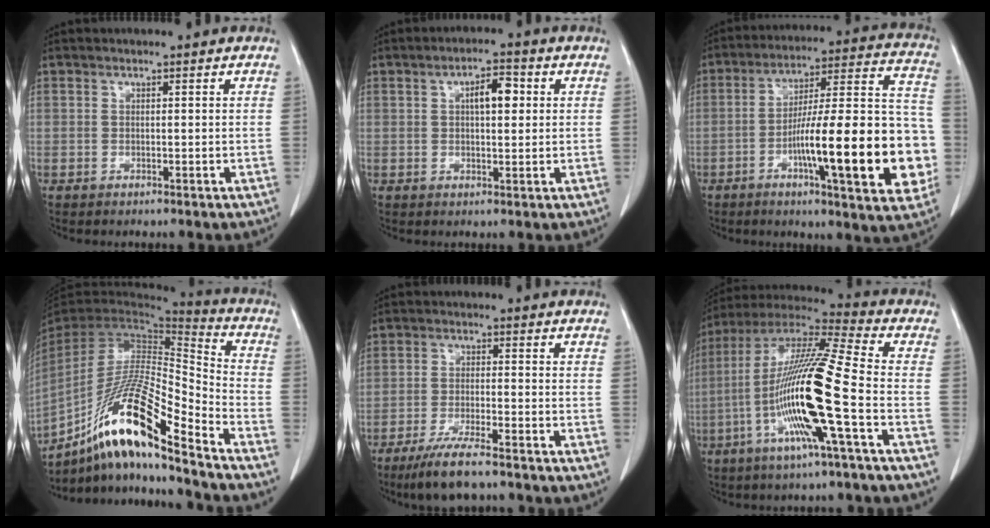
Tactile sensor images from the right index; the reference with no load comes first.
{"total": 5.0, "force": [1.2, 1.7, 4.5], "torque": [-0.071, 0.011, 0.017]}
{"total": 23.0, "force": [-6.1, 3.7, 21.9], "torque": [-0.269, 0.022, -0.084]}
{"total": 19.2, "force": [-13.6, 0.9, 13.6], "torque": [-0.284, -0.016, -0.254]}
{"total": 7.7, "force": [-5.8, 0.7, 5.0], "torque": [-0.089, -0.019, -0.102]}
{"total": 18.8, "force": [-4.9, -0.3, 18.2], "torque": [-0.358, -0.008, -0.106]}